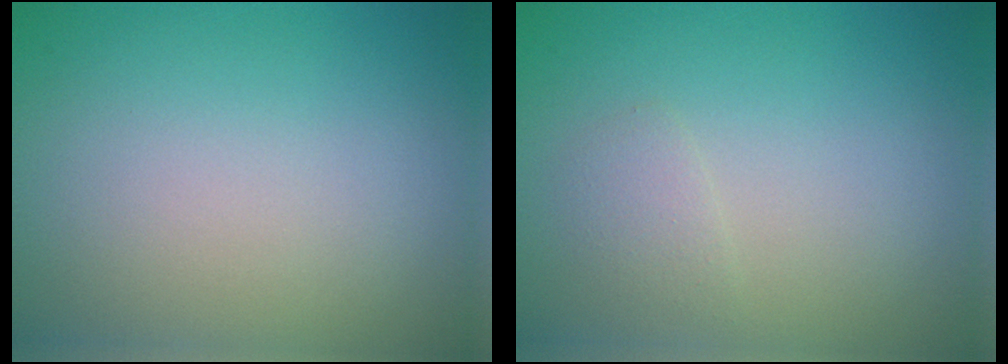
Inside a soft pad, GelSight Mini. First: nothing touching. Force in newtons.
{"total": 1.1, "press": 1.1, "slide": 0.1}